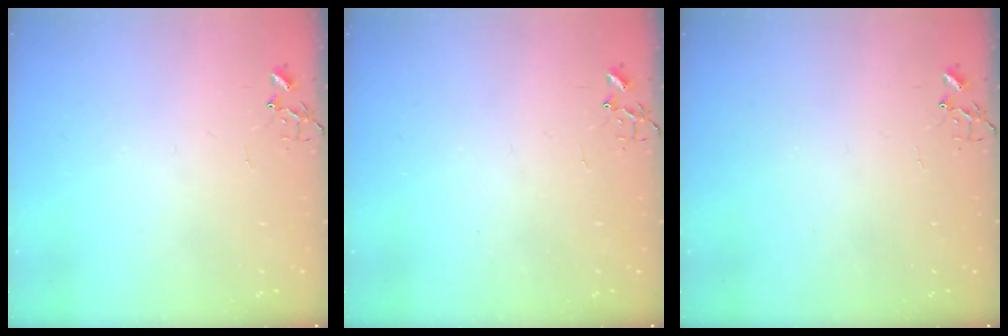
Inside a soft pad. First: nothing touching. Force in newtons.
{"total": 0.0}
{"total": 0.0}